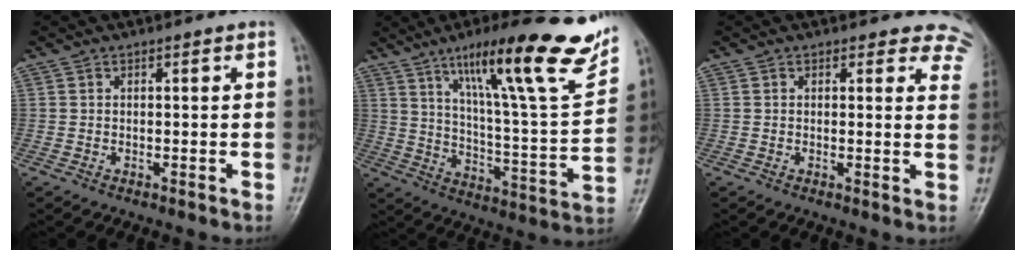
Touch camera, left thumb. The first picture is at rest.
{"total": 25.2, "force": [15.1, 4.4, 19.7], "torque": [-0.265, -0.049, 0.234]}
{"total": 7.8, "force": [6.9, 3.7, 0.6], "torque": [0.053, -0.025, 0.036]}